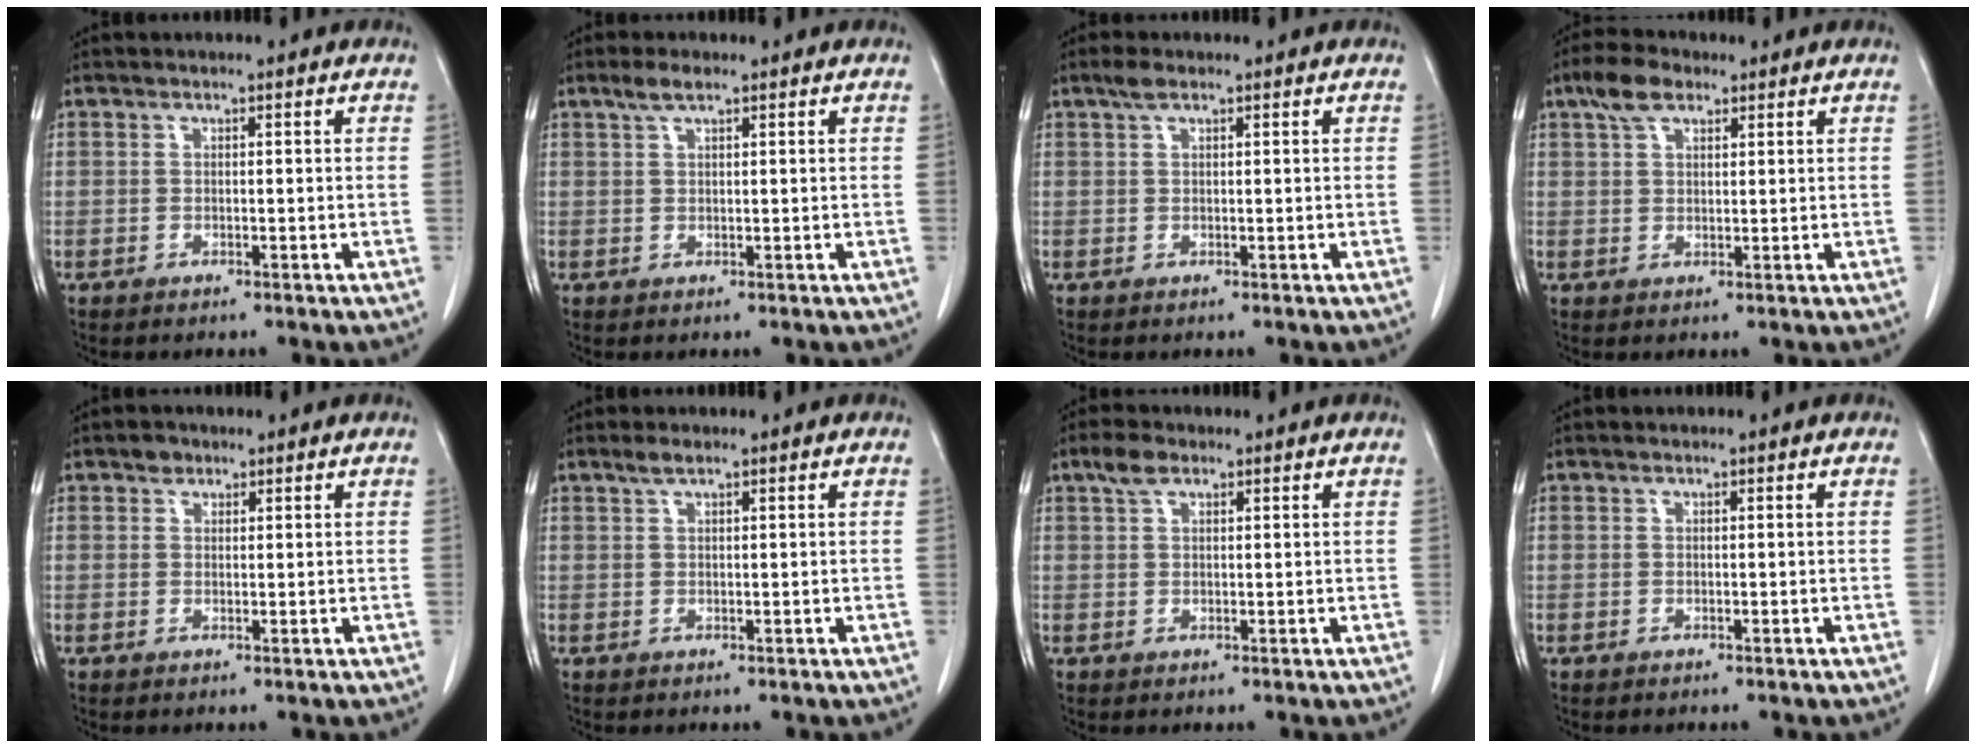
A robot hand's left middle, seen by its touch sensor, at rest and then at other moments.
{"total": 2.3, "force": [1.7, 0.5, 1.5], "torque": [-0.036, 0.008, 0.034]}
{"total": 1.7, "force": [1.2, 0.5, 1.1], "torque": [-0.028, 0.010, 0.024]}
{"total": 4.8, "force": [3.1, 2.3, 3.0], "torque": [-0.064, 0.015, 0.059]}
{"total": 1.5, "force": [1.0, 1.1, 0.3], "torque": [-0.004, 0.000, 0.015]}
{"total": 1.4, "force": [1.1, 0.2, 0.8], "torque": [-0.021, 0.004, 0.024]}
{"total": 2.7, "force": [1.7, 1.3, 1.6], "torque": [-0.036, 0.010, 0.036]}
{"total": 0.0}